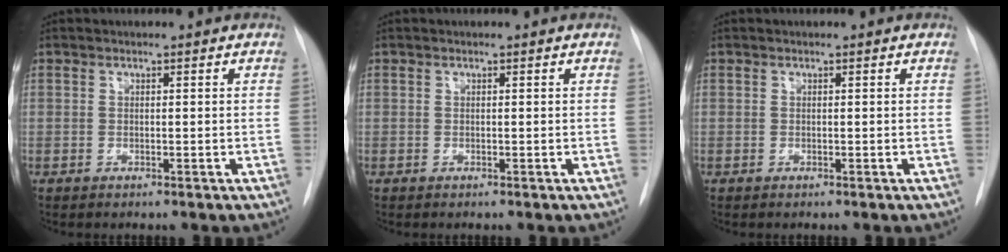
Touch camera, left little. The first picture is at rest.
{"total": 0.0}
{"total": 0.0}